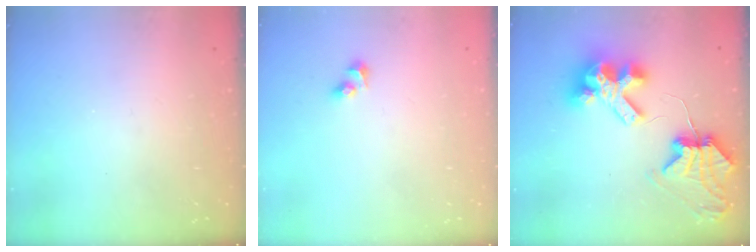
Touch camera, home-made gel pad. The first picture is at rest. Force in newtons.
{"total": 4.1, "press": 3.5, "slide": 2.1}
{"total": 12.5, "press": 12.4, "slide": 1.7}